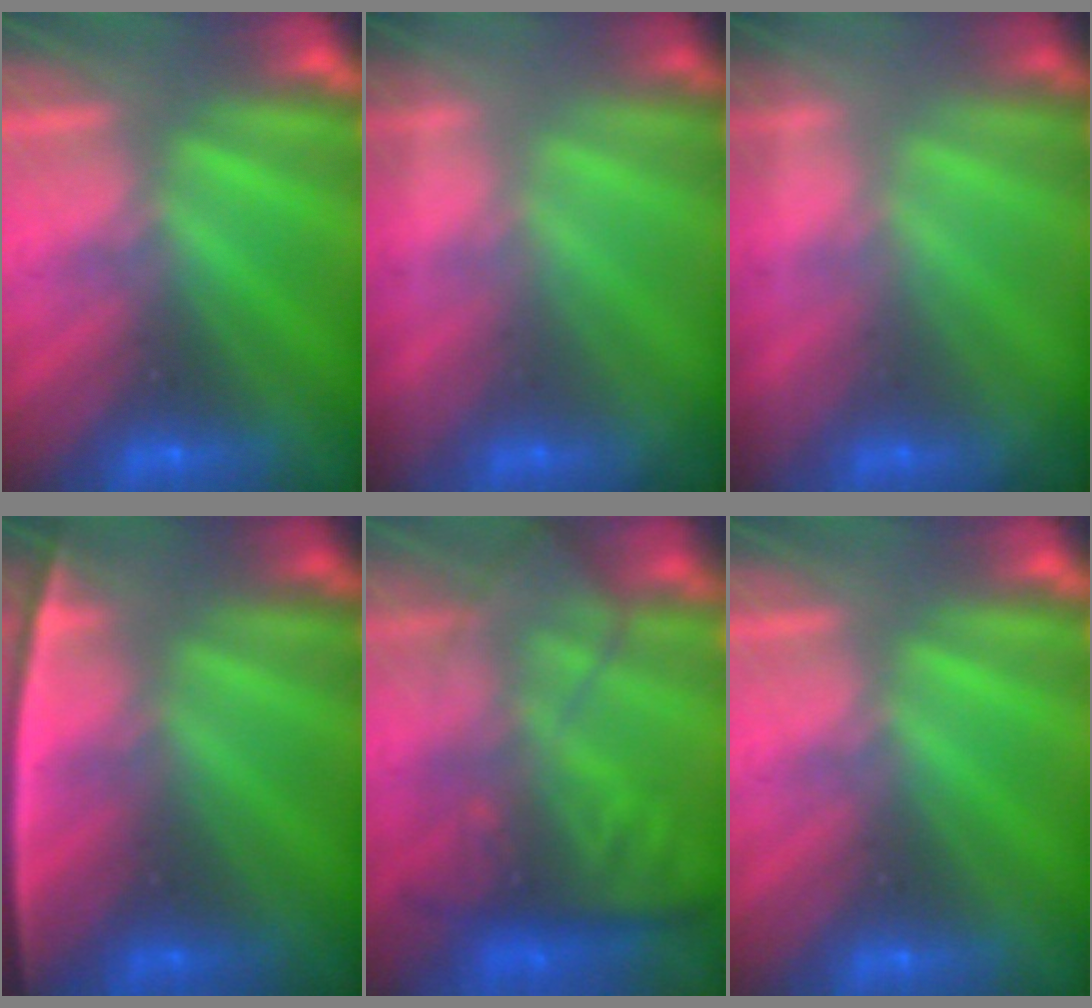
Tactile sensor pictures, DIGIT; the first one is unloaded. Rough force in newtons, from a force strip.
{"total": 1.8}
{"total": 1.8}
{"total": 2.4}
{"total": 6.5}
{"total": 0.0}